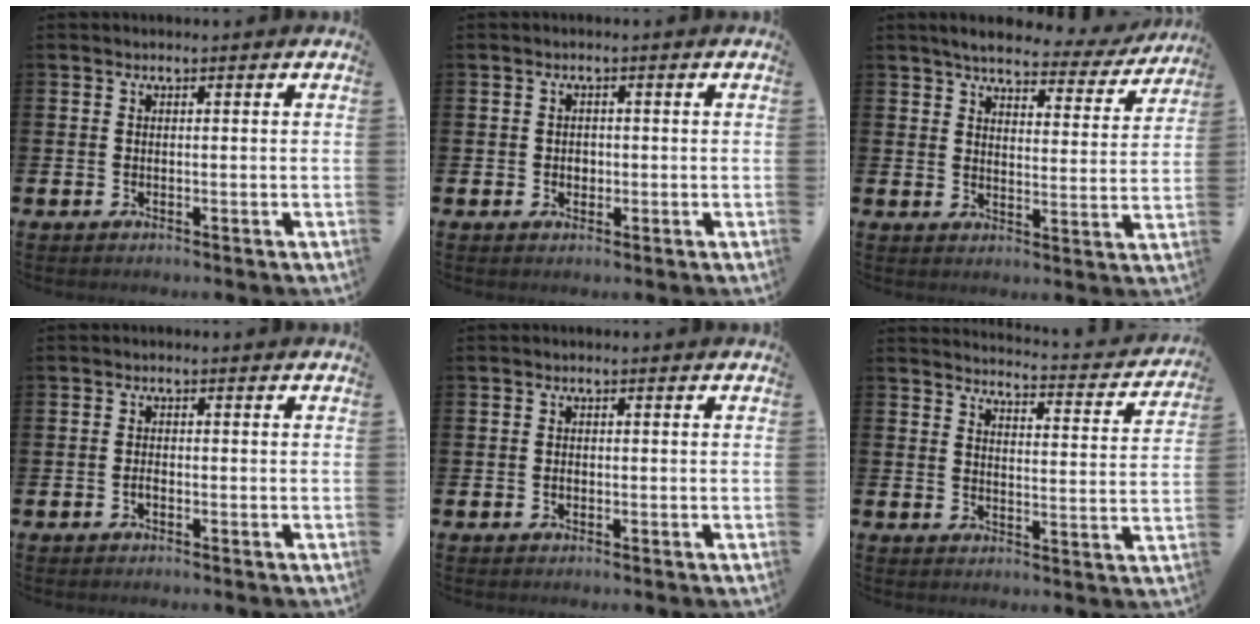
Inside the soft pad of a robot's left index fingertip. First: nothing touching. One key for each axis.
{"total": 1.4, "fx": -0.1, "fy": 1.2, "fz": 0.7, "tx": -0.001, "ty": 0.004, "tz": -0.006}
{"total": 4.9, "fx": 4.5, "fy": 1.2, "fz": 1.6, "tx": -0.037, "ty": -0.030, "tz": 0.070}
{"total": 0.9, "fx": -0.5, "fy": 0.4, "fz": 0.6, "tx": -0.015, "ty": -0.001, "tz": -0.009}
{"total": 0.6, "fx": -0.2, "fy": 0.5, "fz": 0.3, "tx": -0.002, "ty": 0.000, "tz": -0.007}
{"total": 3.3, "fx": 3.3, "fy": 0.1, "fz": 0.5, "tx": -0.012, "ty": -0.041, "tz": 0.048}